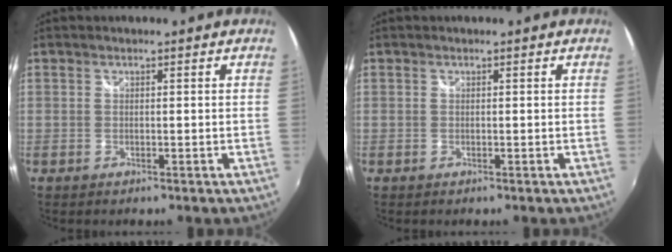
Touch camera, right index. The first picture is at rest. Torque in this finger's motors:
{"motor_torque": [0.00, 0.00, 0.00, 0.00]}